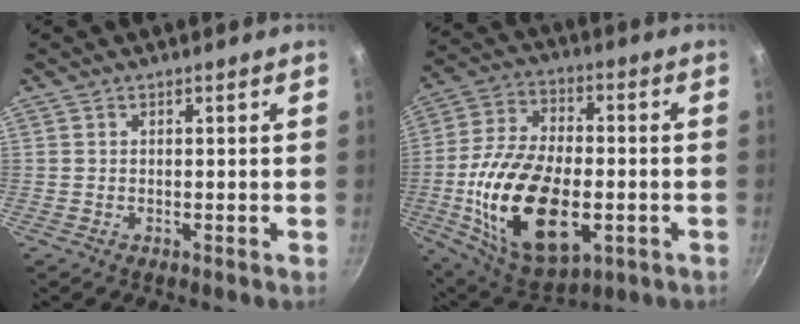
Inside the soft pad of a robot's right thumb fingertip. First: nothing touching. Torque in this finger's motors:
{"motor_torque": [-0.03, 1.87, 2.12, -0.64, 0.62]}